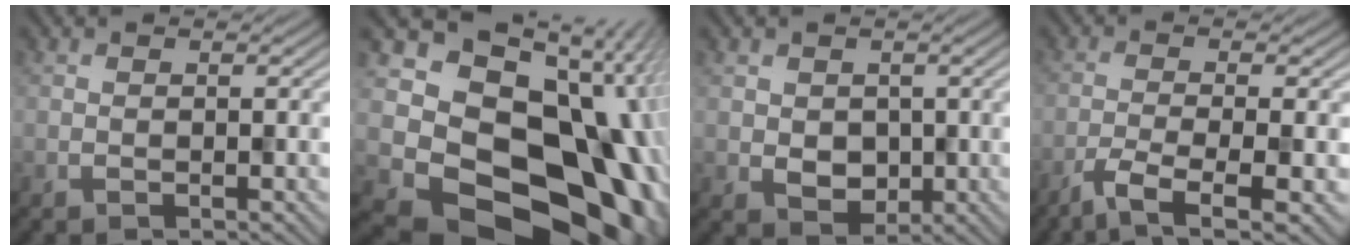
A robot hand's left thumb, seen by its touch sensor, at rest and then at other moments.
{"total": 19.0, "force": [-3.3, 15.1, 11.0], "torque": [-0.193, -0.062, -0.016]}
{"total": 2.8, "force": [0.3, 2.7, 0.7], "torque": [-0.023, -0.014, 0.012]}
{"total": 5.8, "force": [-3.8, 1.2, 4.1], "torque": [-0.070, -0.006, -0.061]}